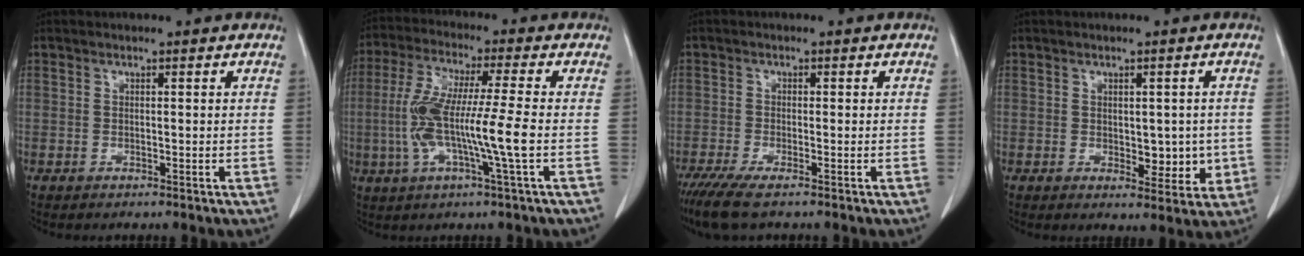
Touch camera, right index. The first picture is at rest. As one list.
[{"total": 11.9, "force": [-1.9, -0.2, 11.7], "torque": [-0.238, -0.002, -0.042]}, {"total": 5.1, "force": [-3.8, 0.3, 3.4], "torque": [-0.061, -0.014, -0.068]}, {"total": 5.4, "force": [-0.3, 3.0, 4.4], "torque": [-0.047, -0.005, 0.005]}]